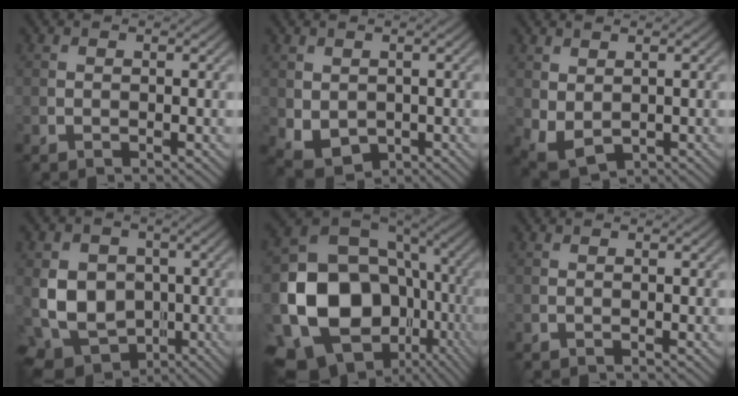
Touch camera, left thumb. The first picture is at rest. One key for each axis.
{"total": 3.7, "fx": -0.2, "fy": 2.8, "fz": 2.4, "tx": -0.063, "ty": -0.016, "tz": 0.005}
{"total": 3.5, "fx": 0.4, "fy": 2.3, "fz": 2.6, "tx": -0.069, "ty": -0.009, "tz": 0.012}
{"total": 9.1, "fx": -1.4, "fy": 7.6, "fz": 4.8, "tx": -0.110, "ty": -0.024, "tz": -0.032}
{"total": 19.9, "fx": -5.7, "fy": 15.9, "fz": 10.5, "tx": -0.235, "ty": -0.046, "tz": -0.080}
{"total": 0.0}